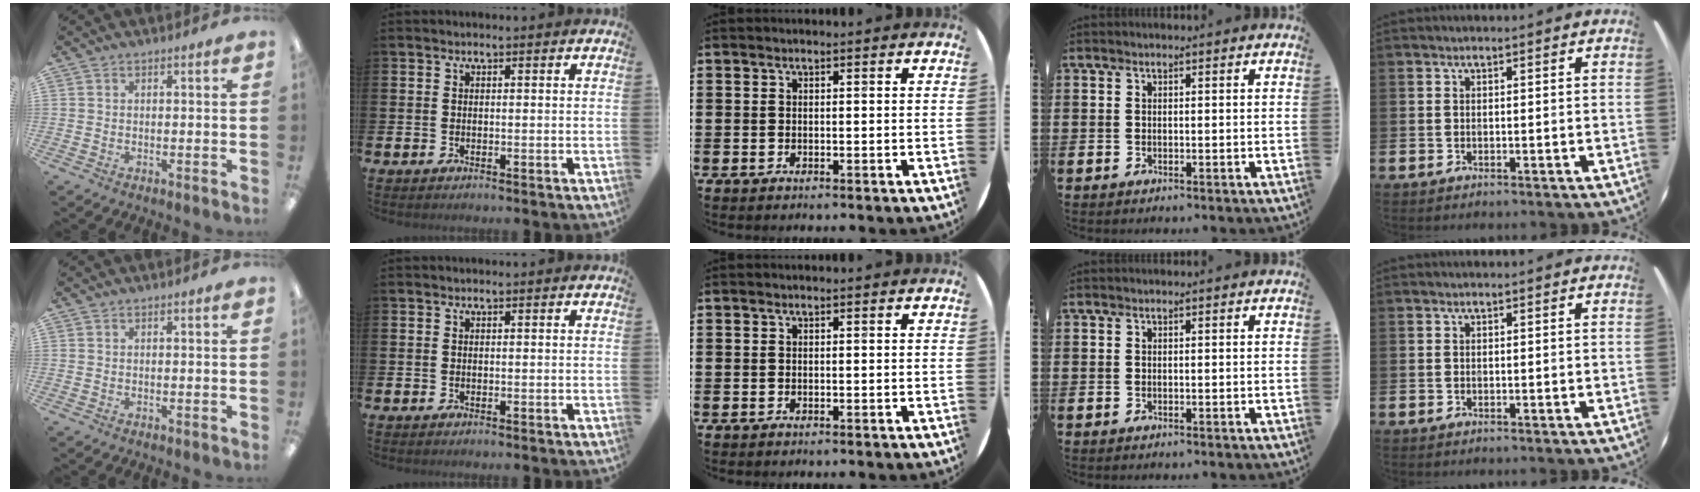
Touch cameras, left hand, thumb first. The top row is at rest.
{}